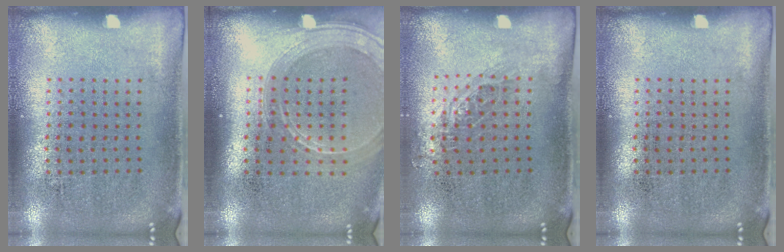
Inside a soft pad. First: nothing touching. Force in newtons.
{"total": 1.9, "press": 1.7, "slide": 0.8}
{"total": 0.7, "press": 0.7, "slide": 0.1}
{"total": 0.0}